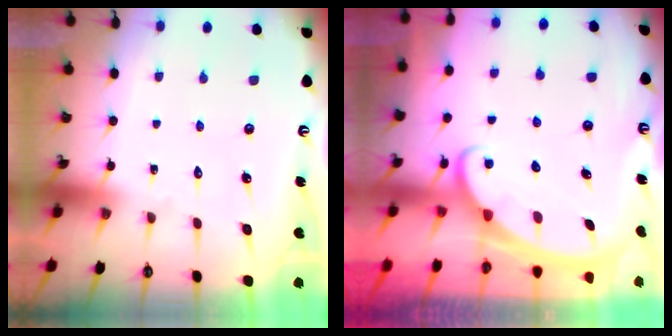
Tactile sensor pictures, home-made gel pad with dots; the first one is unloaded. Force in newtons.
{"total": 2.2, "press": 2.2, "slide": 0.2}